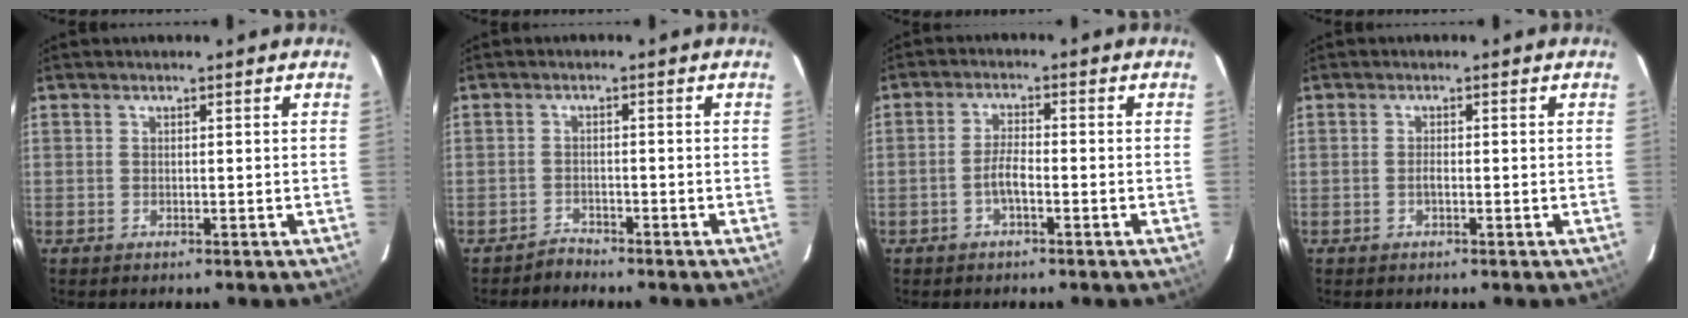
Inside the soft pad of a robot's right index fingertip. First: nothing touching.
{"total": 1.8, "force": [-1.7, 0.4, -0.4], "torque": [0.005, 0.006, -0.033]}
{"total": 3.2, "force": [-1.5, 0.7, 2.7], "torque": [-0.060, 0.008, -0.031]}
{"total": 0.9, "force": [-0.4, 0.3, 0.7], "torque": [-0.015, 0.003, -0.007]}